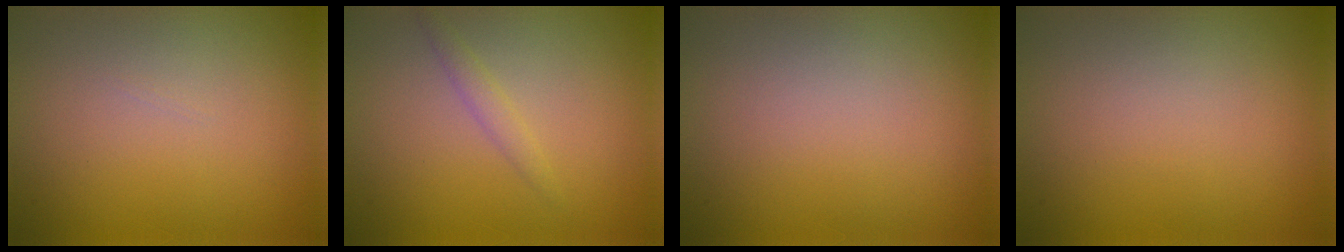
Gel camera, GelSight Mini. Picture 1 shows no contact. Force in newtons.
{"total": 1.1, "press": 1.1, "slide": 0.0}
{"total": 0.0}
{"total": 0.0}